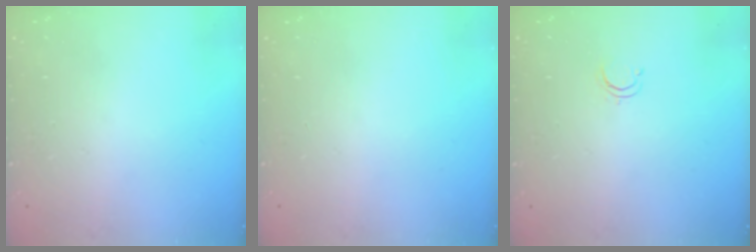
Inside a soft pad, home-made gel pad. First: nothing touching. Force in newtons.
{"total": 0.0}
{"total": 2.4, "press": 2.4, "slide": 0.2}